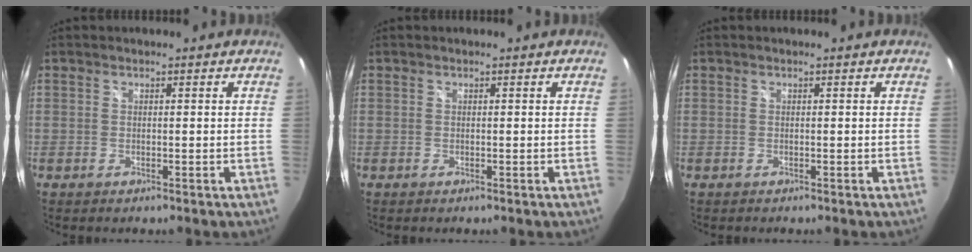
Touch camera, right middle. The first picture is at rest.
{"total": 0.0}
{"total": 0.0}